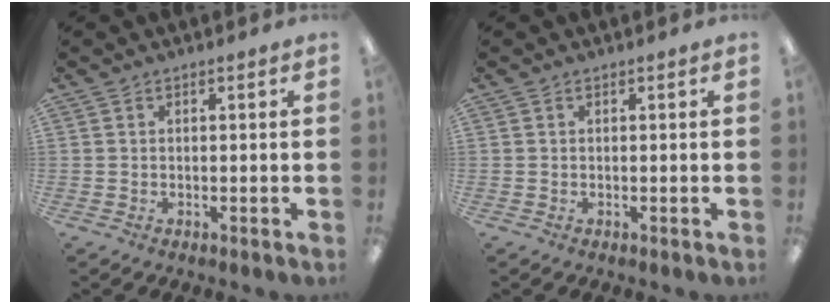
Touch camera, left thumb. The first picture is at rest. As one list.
[{"total": 0.0}]